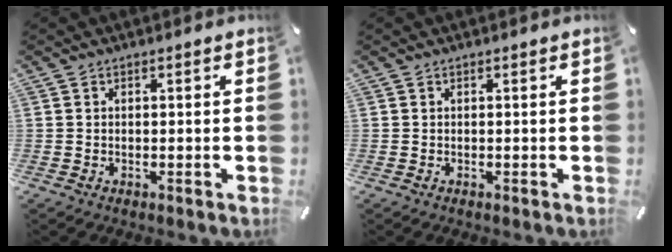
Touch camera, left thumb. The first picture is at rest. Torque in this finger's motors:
{"motor_torque": [-0.02, -0.02, 0.06, -0.07, 0.00]}